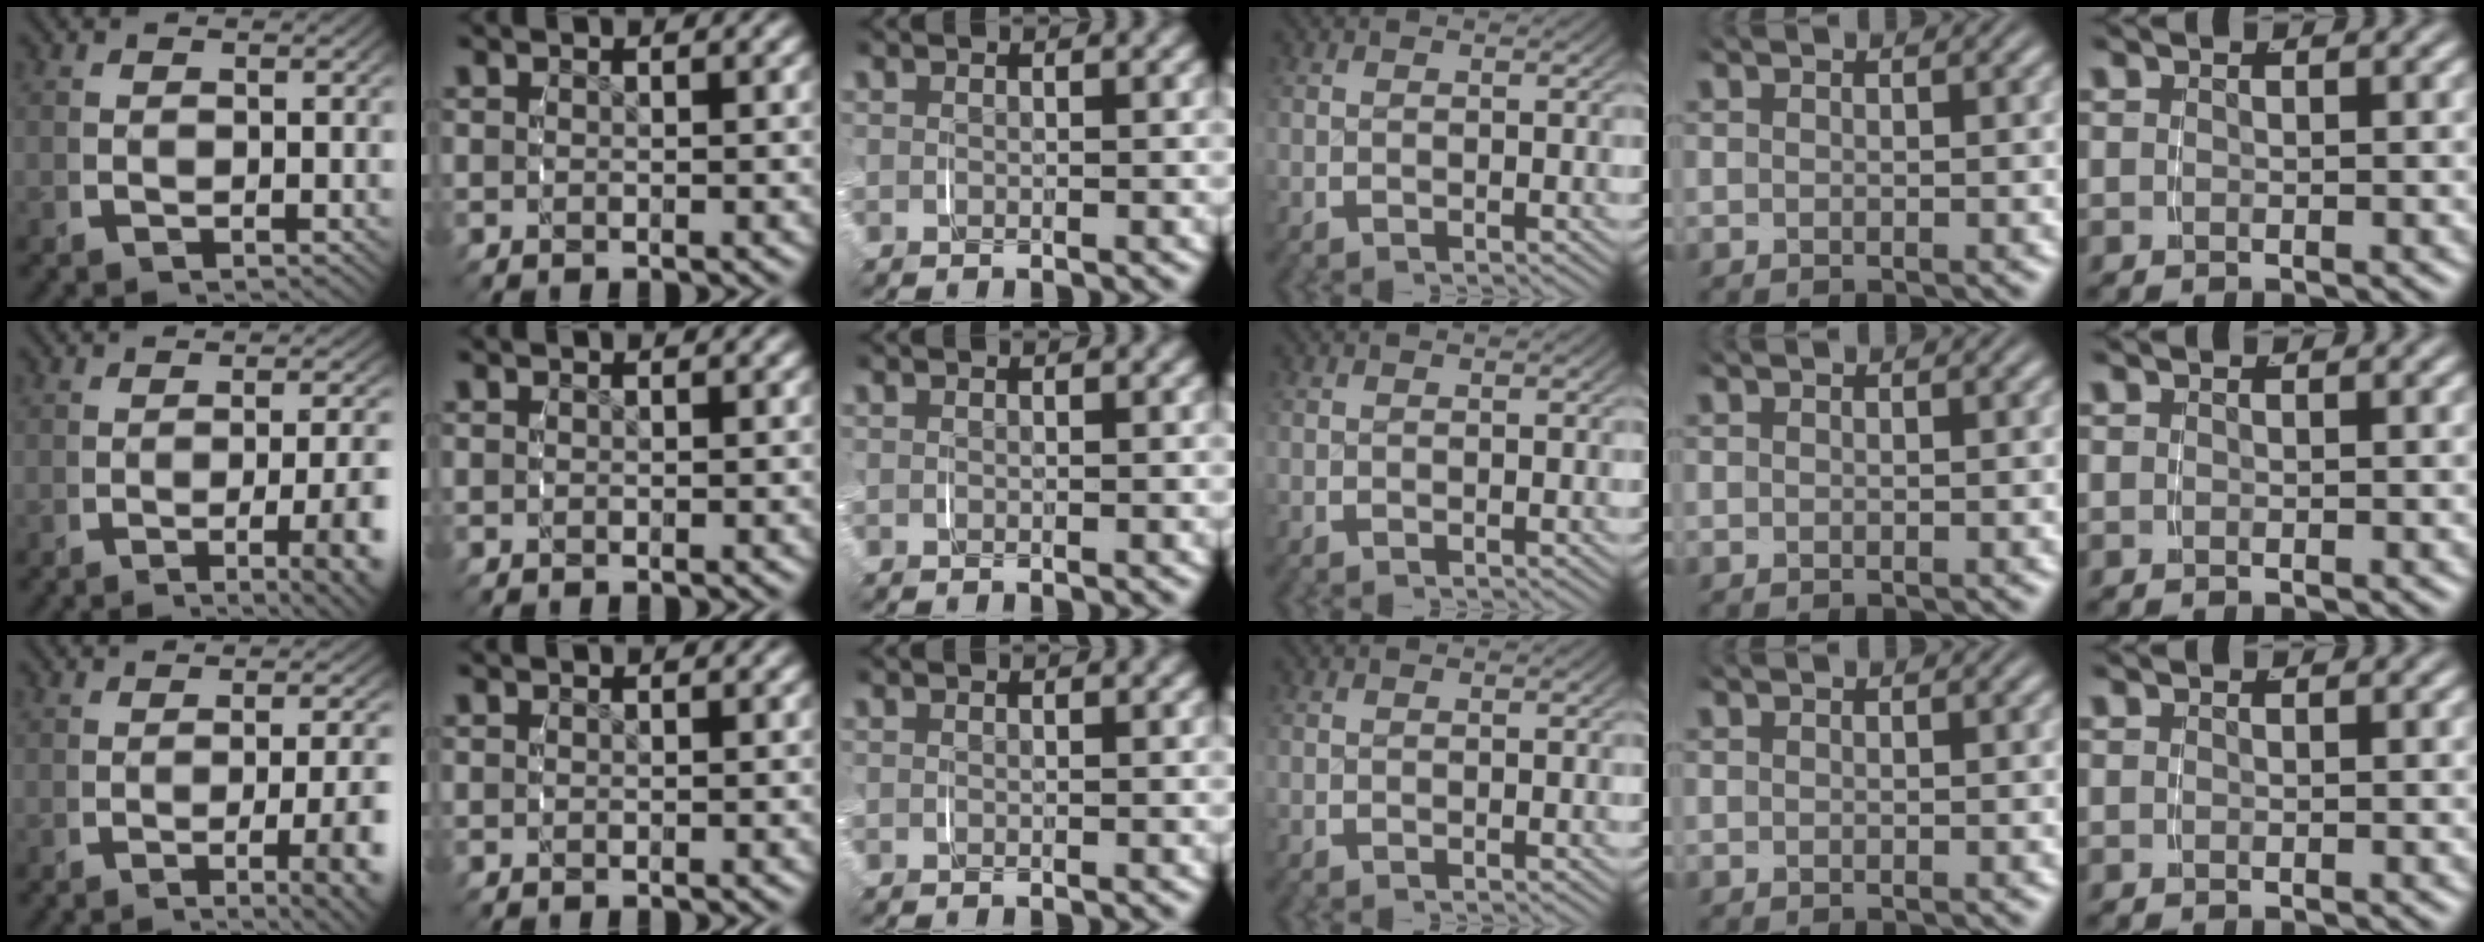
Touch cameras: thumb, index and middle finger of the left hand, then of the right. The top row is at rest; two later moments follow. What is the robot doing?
{"motion": "grasp_and_lifting", "object": "jewelry box"}